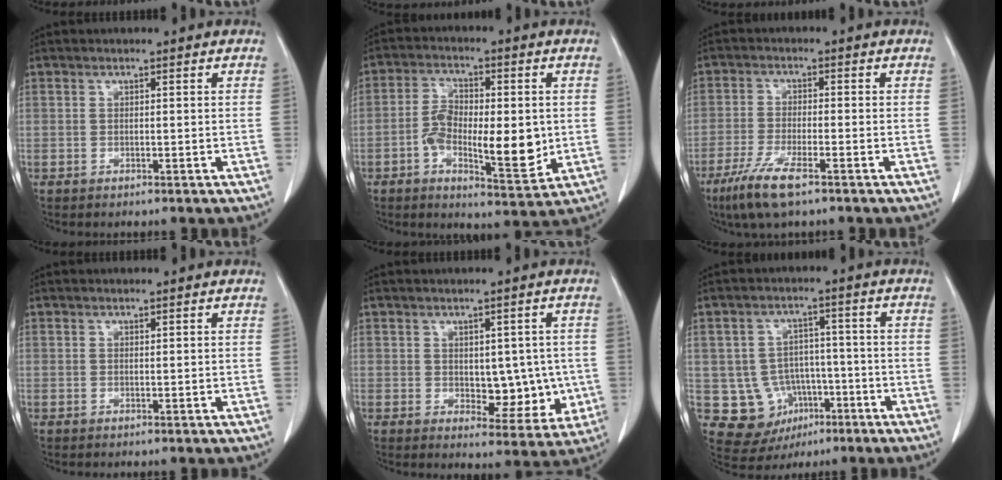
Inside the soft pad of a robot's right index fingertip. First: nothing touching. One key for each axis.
{"total": 11.4, "fx": -1.6, "fy": 4.4, "fz": 10.4, "tx": -0.172, "ty": -0.003, "tz": -0.021}
{"total": 7.1, "fx": -4.5, "fy": 0.9, "fz": 5.4, "tx": -0.117, "ty": -0.018, "tz": -0.082}
{"total": 0.0}
{"total": 7.3, "fx": -0.2, "fy": 4.2, "fz": 5.9, "tx": -0.056, "ty": 0.000, "tz": 0.011}
{"total": 9.2, "fx": -2.7, "fy": 8.4, "fz": 2.7, "tx": -0.045, "ty": 0.024, "tz": -0.027}